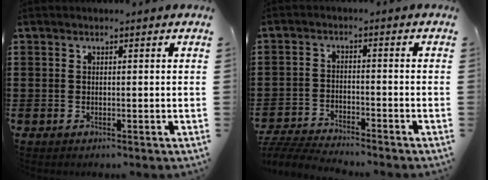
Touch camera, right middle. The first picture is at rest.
{"total": 4.7, "force": [-4.6, 0.3, 0.6], "torque": [-0.024, 0.000, -0.099]}